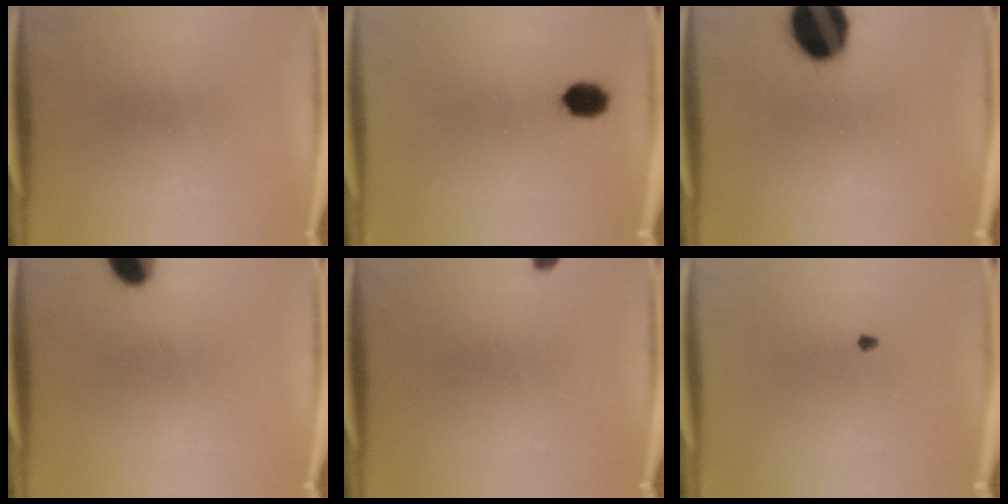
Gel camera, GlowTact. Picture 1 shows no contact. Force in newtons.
{"total": 5.1}
{"total": 18.3}
{"total": 7.0}
{"total": 1.4}
{"total": 0.7}